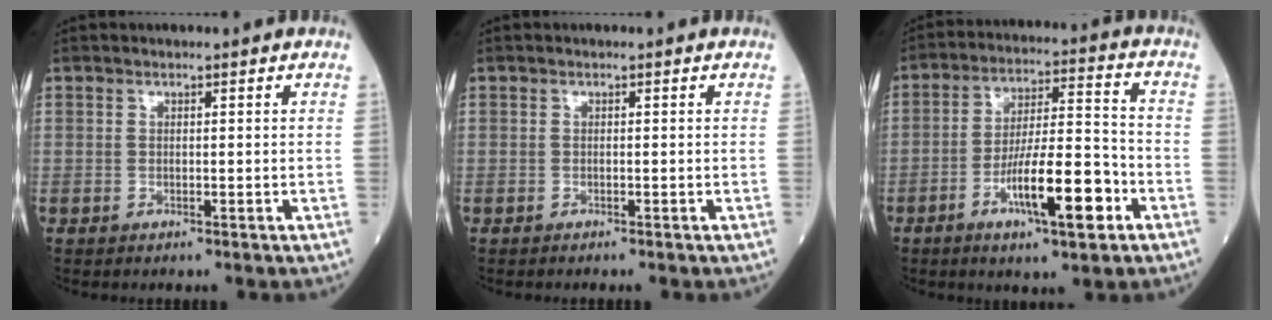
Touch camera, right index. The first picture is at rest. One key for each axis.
{"total": 0.8, "fx": -0.7, "fy": 0.0, "fz": 0.3, "tx": -0.004, "ty": -0.001, "tz": -0.012}
{"total": 12.9, "fx": -5.5, "fy": 2.2, "fz": 11.5, "tx": -0.198, "ty": 0.004, "tz": -0.090}